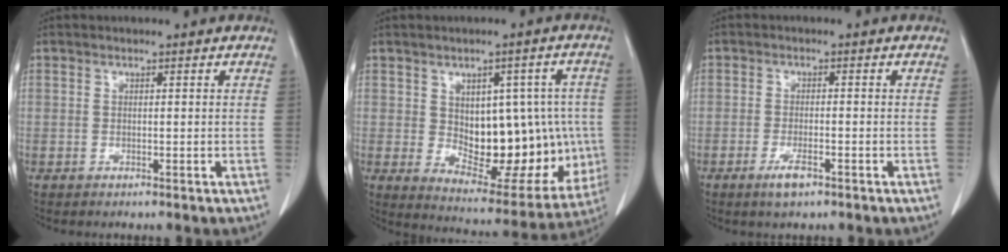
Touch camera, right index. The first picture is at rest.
{"total": 18.0, "force": [-0.4, 9.3, 15.4], "torque": [-0.213, 0.010, 0.027]}
{"total": 3.2, "force": [-1.9, 0.7, 2.4], "torque": [-0.048, -0.003, -0.031]}